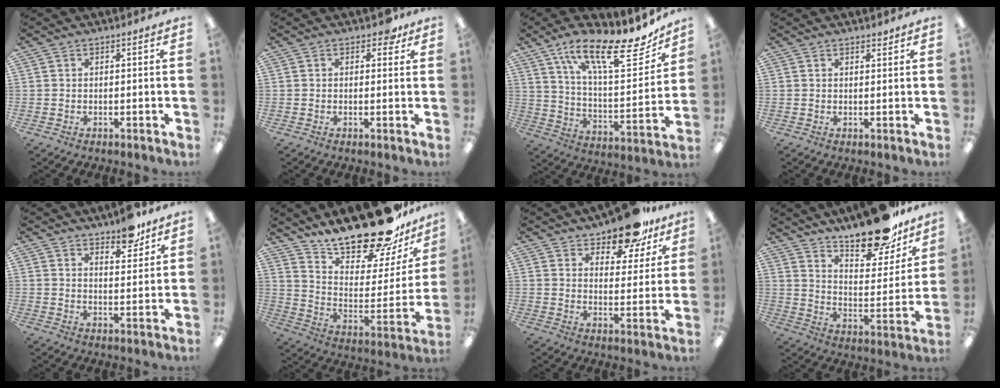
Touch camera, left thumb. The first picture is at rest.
{"total": 3.1, "force": [1.7, 1.9, 1.7], "torque": [-0.012, -0.003, 0.026]}
{"total": 21.6, "force": [15.1, 6.2, 14.0], "torque": [-0.223, -0.096, 0.250]}
{"total": 1.4, "force": [1.3, 0.5, 0.4], "torque": [-0.001, -0.005, 0.022]}
{"total": 7.2, "force": [6.1, 2.4, 3.0], "torque": [-0.026, -0.042, 0.104]}
{"total": 23.8, "force": [20.0, 7.6, 10.6], "torque": [-0.142, -0.148, 0.337]}
{"total": 14.3, "force": [11.5, 5.9, 6.0], "torque": [-0.084, -0.074, 0.205]}
{"total": 22.1, "force": [17.7, 8.0, 10.7], "torque": [-0.150, -0.115, 0.298]}